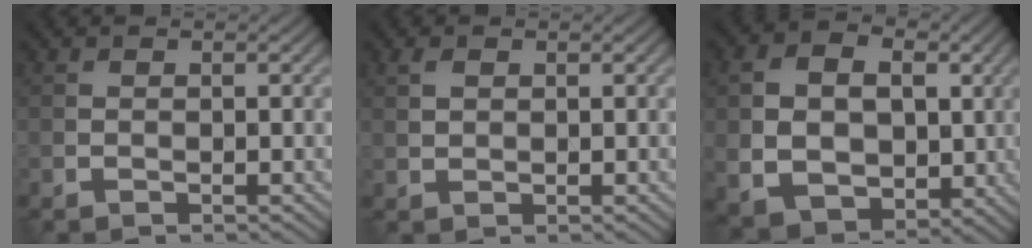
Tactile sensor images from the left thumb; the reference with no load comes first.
{"total": 1.6, "force": [0.7, 1.0, 1.0], "torque": [-0.026, 0.002, 0.016]}
{"total": 10.6, "force": [0.6, 8.0, 7.0], "torque": [-0.158, -0.004, 0.018]}